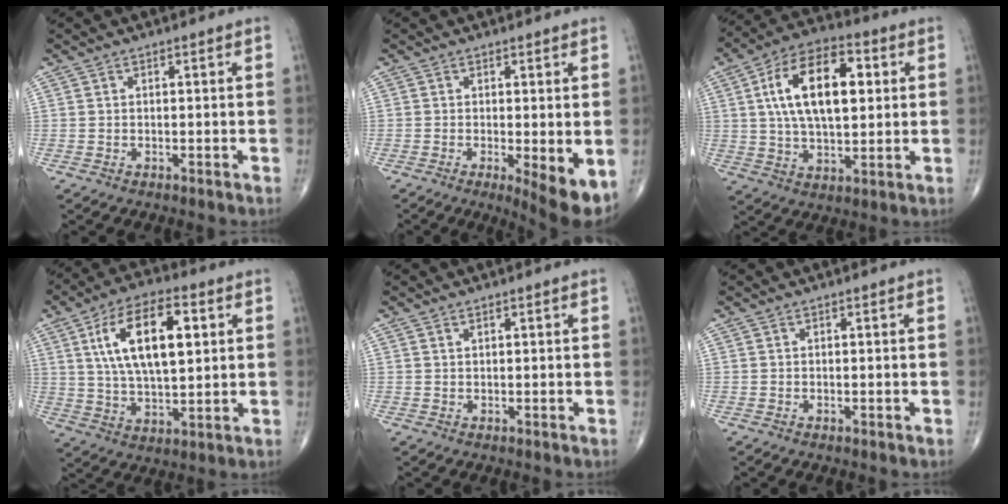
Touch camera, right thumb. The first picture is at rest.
{"total": 6.5, "force": [-1.5, 1.6, 6.2], "torque": [-0.091, -0.020, -0.022]}
{"total": 17.8, "force": [3.8, 9.1, 14.8], "torque": [-0.241, 0.011, 0.061]}
{"total": 16.9, "force": [4.8, 7.8, 14.3], "torque": [-0.239, -0.002, 0.085]}
{"total": 0.6, "force": [0.4, 0.3, 0.4], "torque": [-0.005, 0.001, 0.008]}
{"total": 0.0}